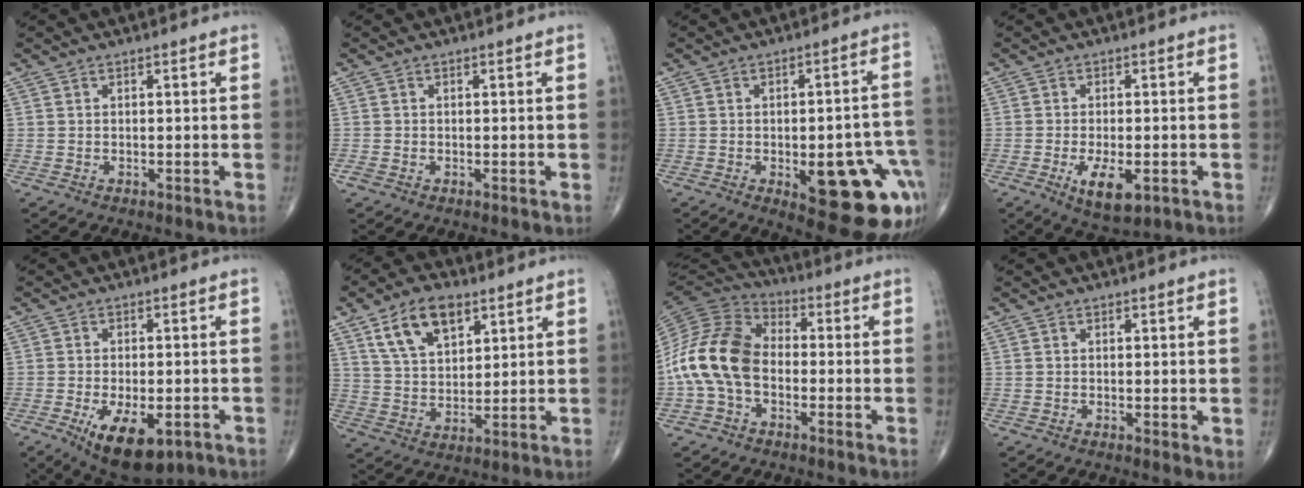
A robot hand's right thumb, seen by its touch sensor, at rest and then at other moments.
{"total": 1.2, "force": [-0.4, 0.8, 0.7], "torque": [-0.016, -0.003, -0.009]}
{"total": 19.5, "force": [-6.5, 7.7, 16.6], "torque": [-0.143, 0.025, -0.059]}
{"total": 7.1, "force": [-2.4, 3.1, 6.0], "torque": [-0.100, -0.009, -0.032]}
{"total": 11.4, "force": [-4.6, 5.4, 8.9], "torque": [-0.138, -0.006, -0.060]}
{"total": 11.8, "force": [6.1, 6.6, 7.6], "torque": [-0.115, -0.022, 0.117]}
{"total": 14.8, "force": [-2.5, 10.0, 10.6], "torque": [-0.211, 0.037, -0.058]}
{"total": 1.6, "force": [0.2, 0.6, 1.4], "torque": [-0.024, -0.008, 0.000]}